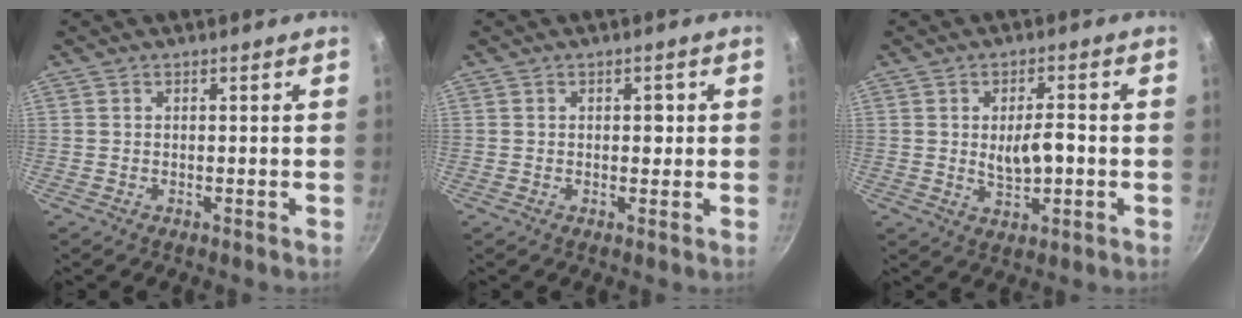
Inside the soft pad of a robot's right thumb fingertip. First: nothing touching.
{"total": 2.0, "force": [0.3, 1.3, 1.5], "torque": [-0.007, 0.002, 0.003]}
{"total": 6.3, "force": [-0.4, 2.8, 5.6], "torque": [-0.079, 0.002, 0.000]}